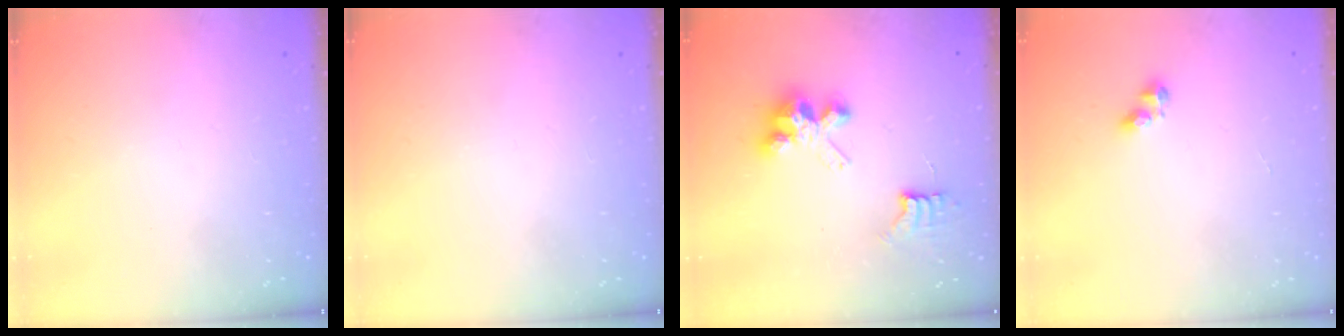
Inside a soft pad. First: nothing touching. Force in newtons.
{"total": 0.0}
{"total": 7.9, "press": 7.9, "slide": 0.6}
{"total": 3.4, "press": 3.4, "slide": 0.5}